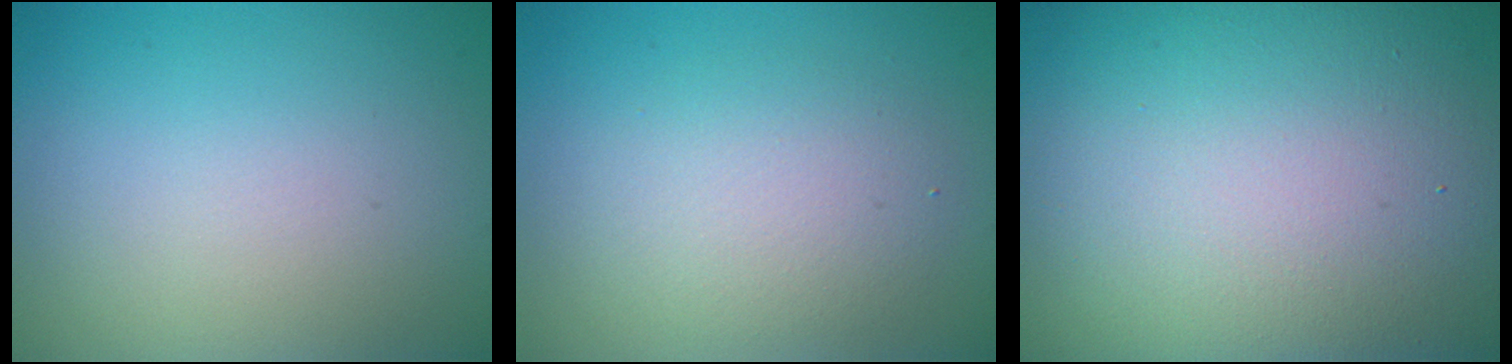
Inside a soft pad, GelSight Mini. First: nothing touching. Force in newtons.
{"total": 3.4, "press": 3.3, "slide": 0.3}
{"total": 25.4, "press": 25.3, "slide": 1.9}